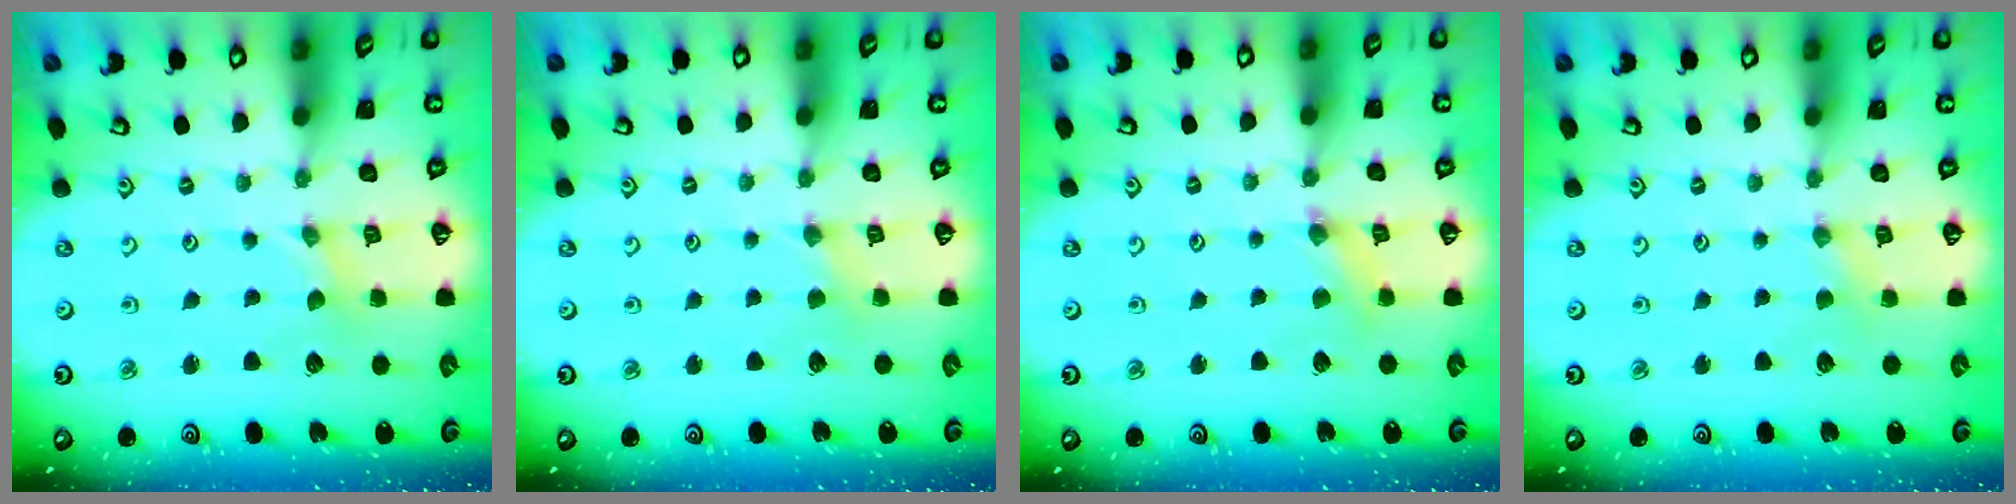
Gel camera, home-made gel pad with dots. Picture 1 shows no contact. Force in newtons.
{"total": 2.0, "press": 2.0, "slide": 0.4}
{"total": 2.0, "press": 2.0, "slide": 0.4}
{"total": 2.0, "press": 2.0, "slide": 0.4}